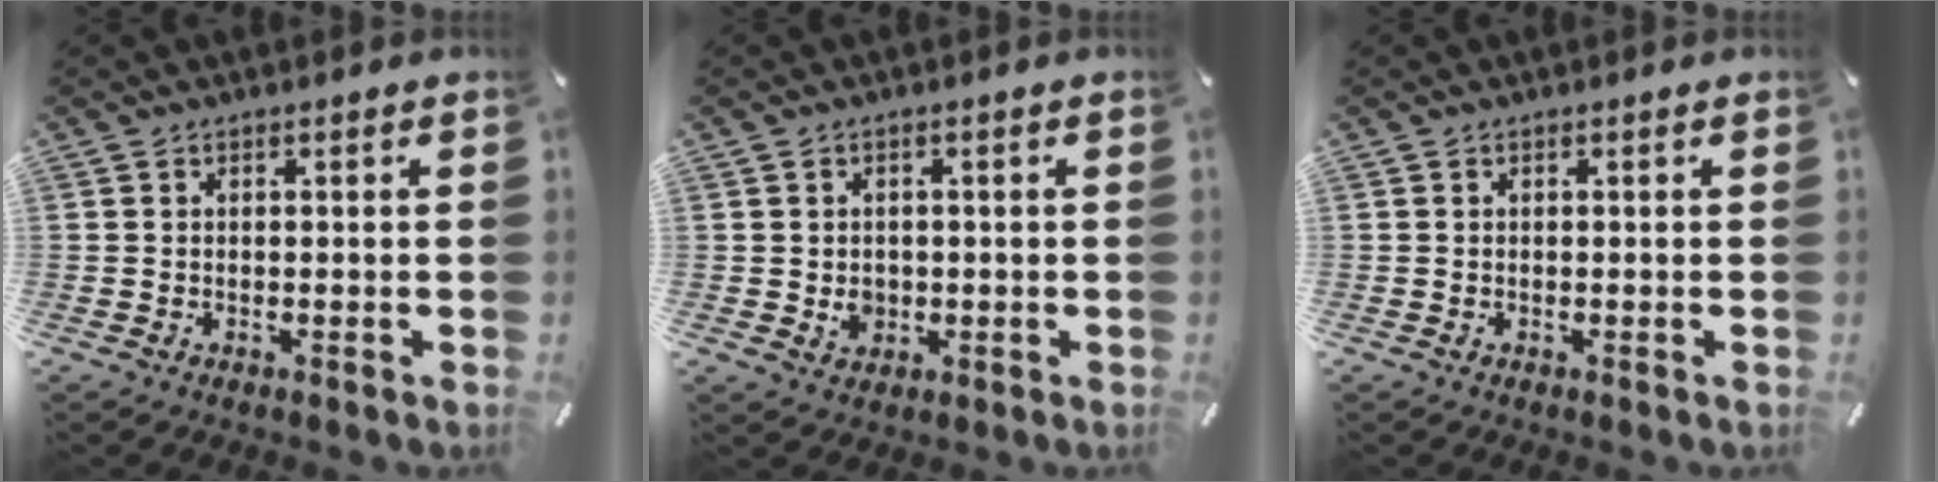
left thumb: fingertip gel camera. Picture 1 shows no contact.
{"total": 3.2, "force": [-0.2, 2.9, 1.4], "torque": [-0.010, -0.001, -0.005]}
{"total": 0.0}